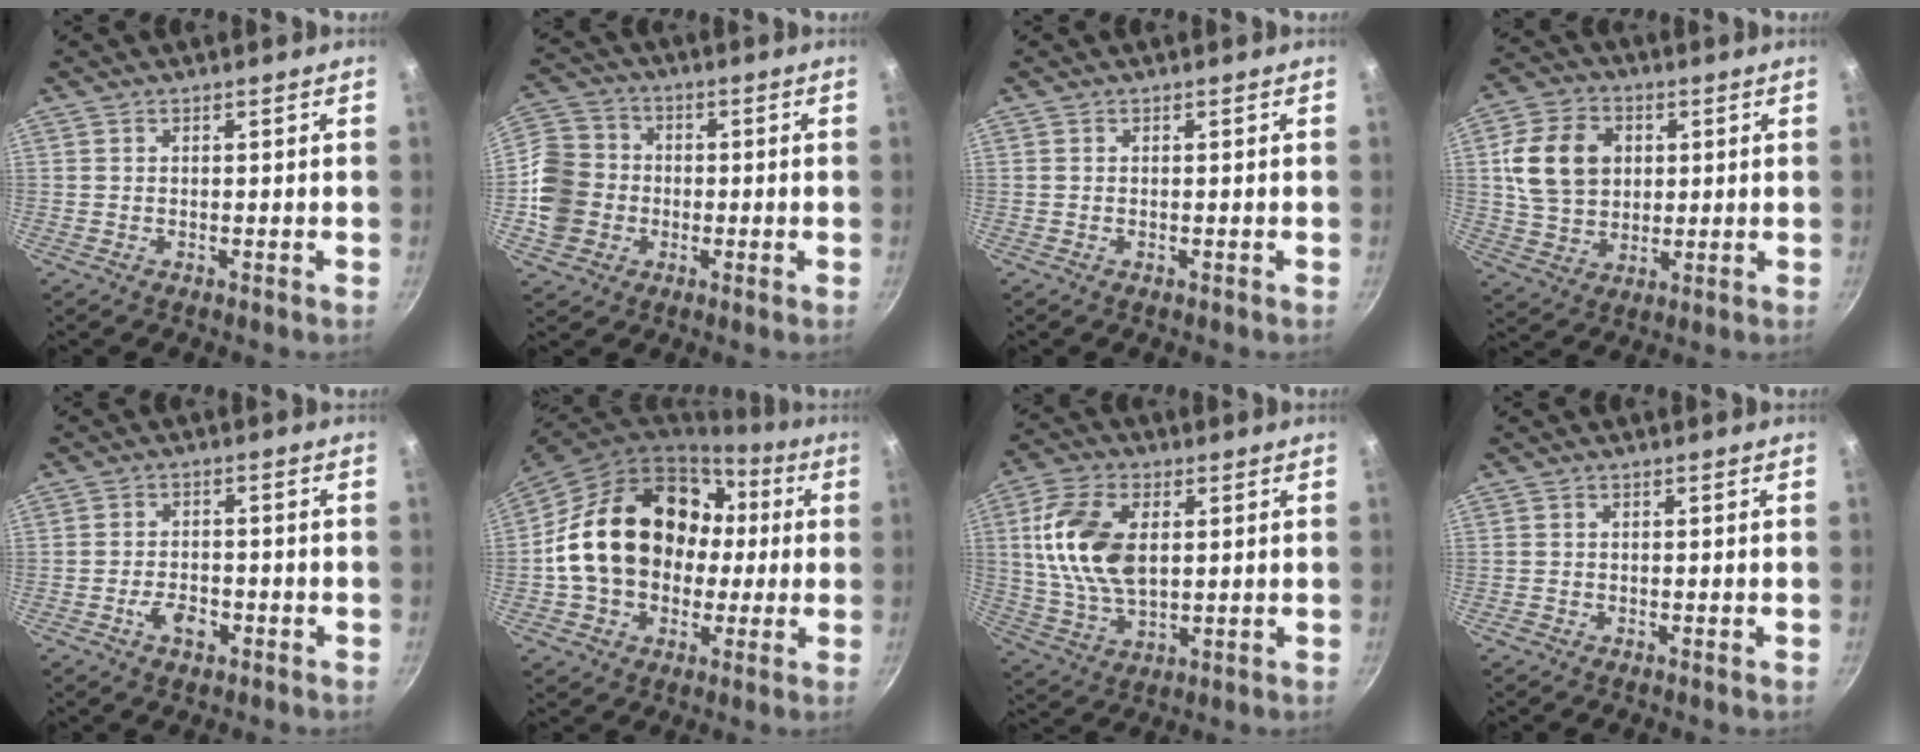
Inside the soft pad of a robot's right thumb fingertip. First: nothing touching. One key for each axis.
{"total": 12.1, "fx": -1.8, "fy": 10.7, "fz": 5.5, "tx": -0.082, "ty": 0.029, "tz": -0.047}
{"total": 0.0}
{"total": 13.6, "fx": 2.7, "fy": 10.7, "fz": 7.9, "tx": -0.121, "ty": 0.001, "tz": 0.046}
{"total": 4.9, "fx": -2.2, "fy": 2.9, "fz": 3.2, "tx": -0.046, "ty": 0.016, "tz": -0.039}
{"total": 23.0, "fx": 1.4, "fy": 17.6, "fz": 14.8, "tx": -0.236, "ty": 0.057, "tz": 0.031}
{"total": 14.8, "fx": 2.6, "fy": 8.7, "fz": 11.7, "tx": -0.214, "ty": -0.005, "tz": 0.051}
{"total": 0.7, "fx": -0.4, "fy": 0.5, "fz": 0.2, "tx": -0.004, "ty": 0.003, "tz": -0.008}